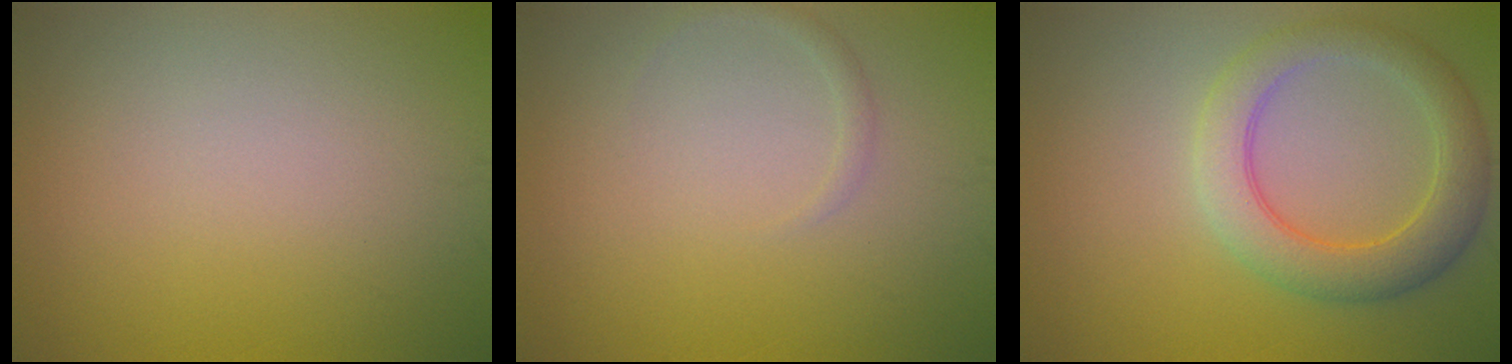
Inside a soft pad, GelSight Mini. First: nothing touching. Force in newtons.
{"total": 0.8, "press": 0.8, "slide": 0.0}
{"total": 5.1, "press": 5.1, "slide": 0.1}